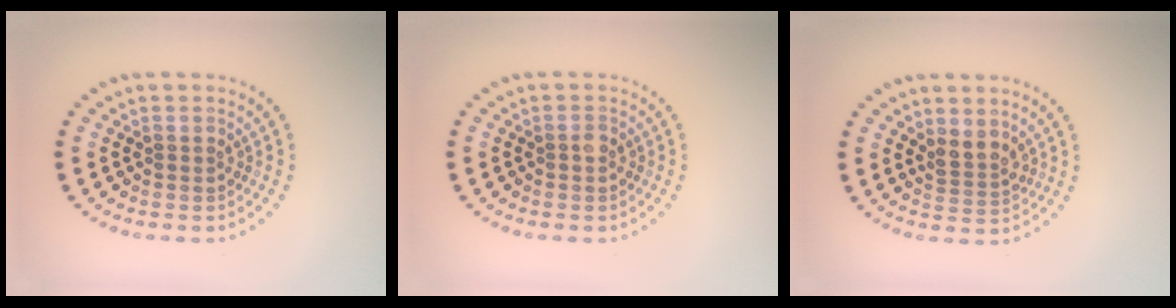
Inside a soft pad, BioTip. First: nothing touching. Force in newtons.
{"total": 0.5, "press": 0.4, "slide": 0.3}
{"total": 2.1, "press": 1.7, "slide": 1.2}